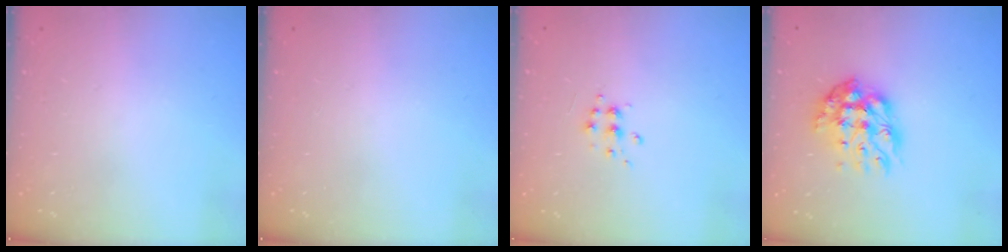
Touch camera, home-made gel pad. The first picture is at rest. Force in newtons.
{"total": 0.0}
{"total": 5.8, "press": 5.7, "slide": 0.6}
{"total": 12.5, "press": 12.5, "slide": 0.9}